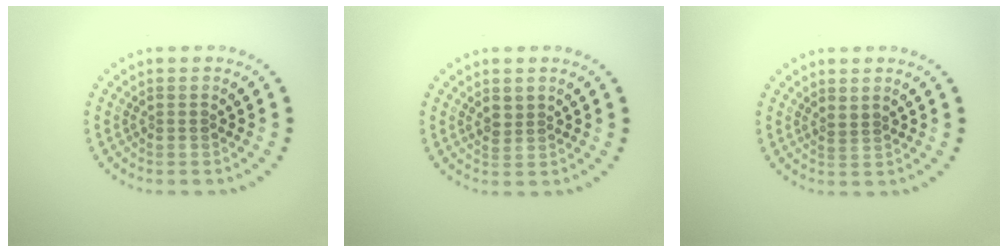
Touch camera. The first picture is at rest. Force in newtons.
{"total": 1.1, "press": 0.9, "slide": 0.6}
{"total": 0.6, "press": 0.3, "slide": 0.5}